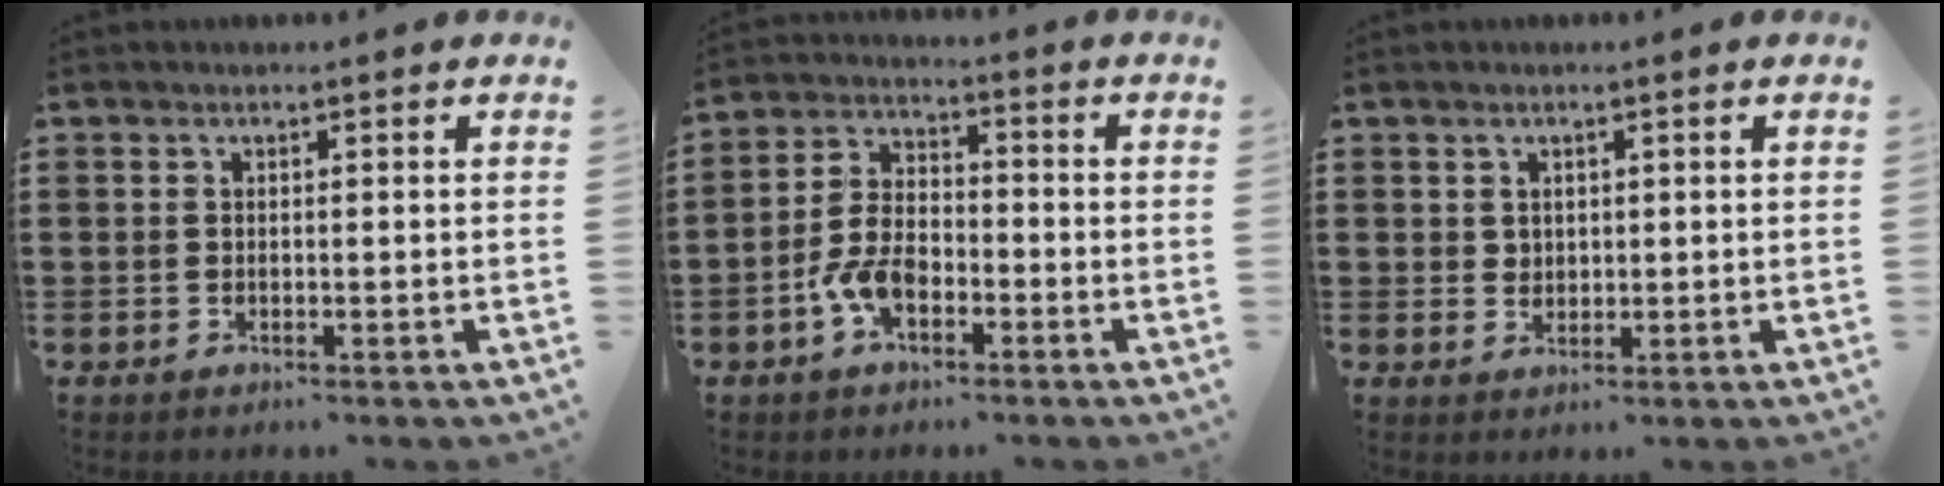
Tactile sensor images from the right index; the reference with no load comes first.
{"total": 6.8, "force": [-2.9, 3.8, 4.8], "torque": [-0.121, 0.002, -0.062]}
{"total": 1.6, "force": [1.0, 1.2, 0.3], "torque": [-0.009, 0.005, 0.019]}